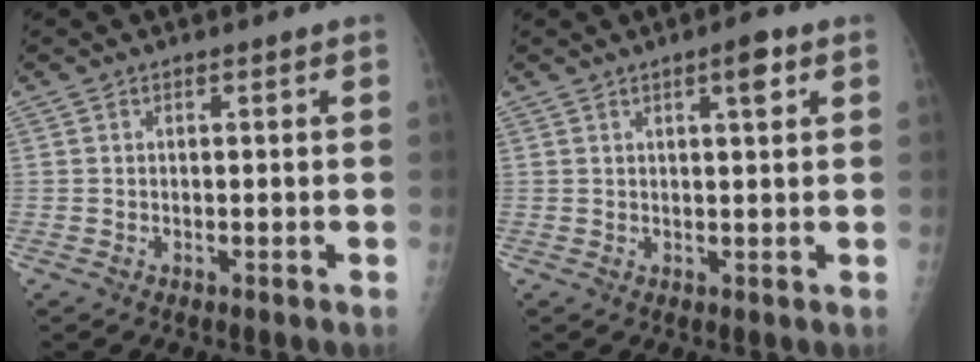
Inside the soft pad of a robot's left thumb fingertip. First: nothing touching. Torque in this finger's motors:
{"motor_torque": [0.39, -0.03, 0.44, -0.12, 0.06]}